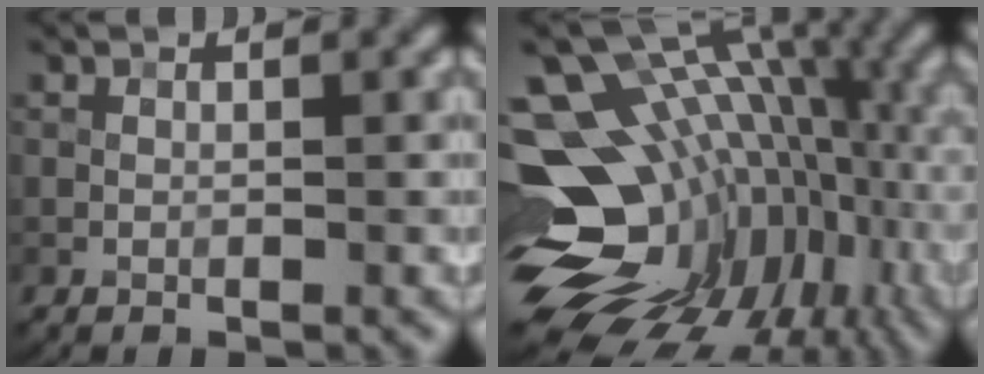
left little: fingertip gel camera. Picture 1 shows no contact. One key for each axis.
{"total": 18.0, "fx": -2.6, "fy": 11.8, "fz": 13.3, "tx": -0.182, "ty": -0.002, "tz": -0.012}